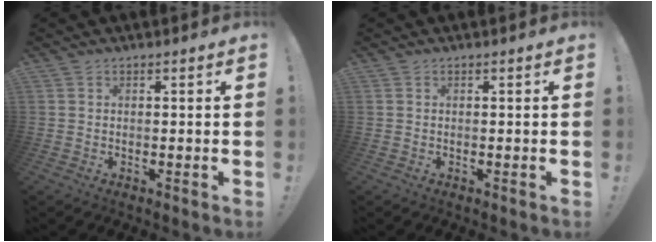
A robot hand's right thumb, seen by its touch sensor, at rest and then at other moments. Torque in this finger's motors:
{"motor_torque": [0.00, 0.00, -0.11, 0.11, 0.00]}